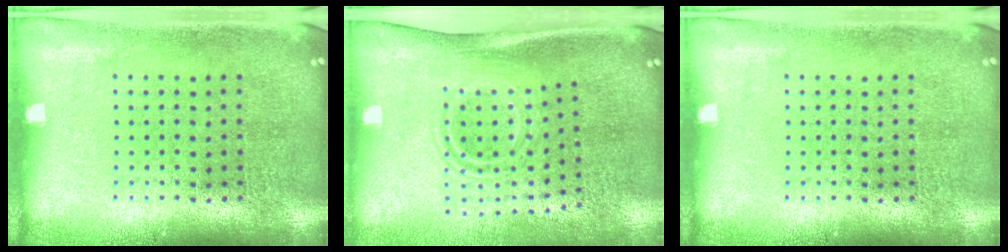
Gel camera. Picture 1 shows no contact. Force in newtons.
{"total": 1.7, "press": 1.0, "slide": 1.3}
{"total": 0.0}